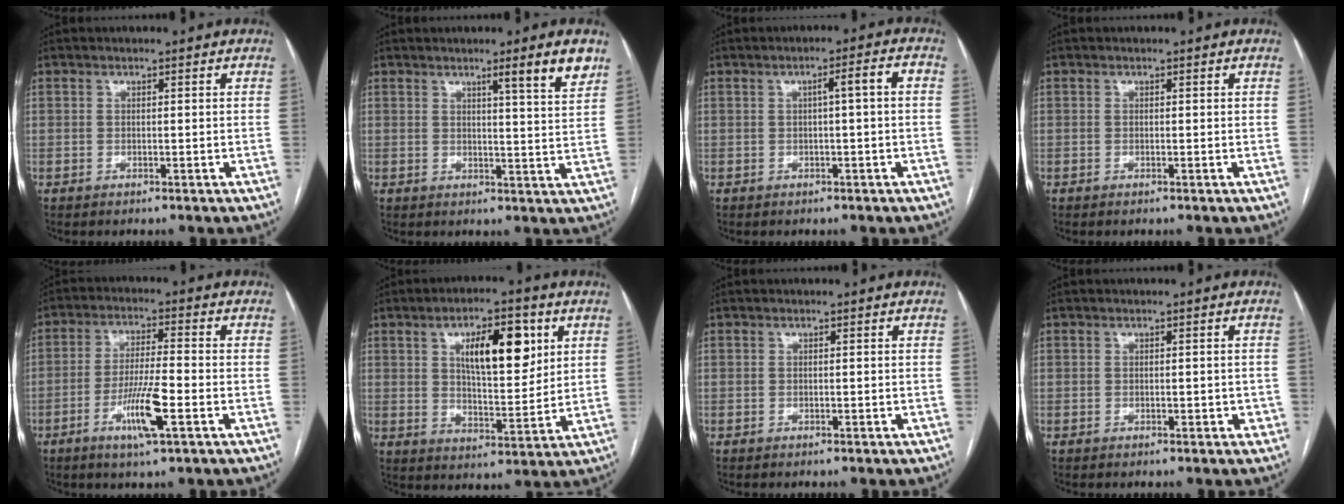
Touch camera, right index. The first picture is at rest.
{"total": 6.0, "force": [3.9, -0.7, 4.6], "torque": [-0.064, -0.021, 0.050]}
{"total": 3.4, "force": [0.1, 0.0, 3.4], "torque": [-0.049, 0.011, 0.003]}
{"total": 0.0}
{"total": 8.4, "force": [-3.4, 0.4, 7.7], "torque": [-0.147, -0.010, -0.062]}
{"total": 11.7, "force": [4.4, 4.0, 10.1], "torque": [-0.161, 0.006, 0.076]}
{"total": 0.0}
{"total": 1.2, "force": [-0.1, 0.9, 0.8], "torque": [-0.013, 0.013, 0.004]}